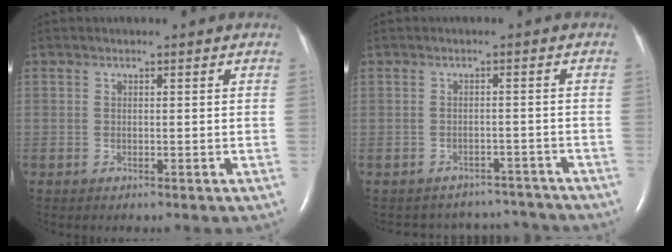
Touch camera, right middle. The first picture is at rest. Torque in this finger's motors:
{"motor_torque": [-0.18, -0.24, 0.01, 0.00]}